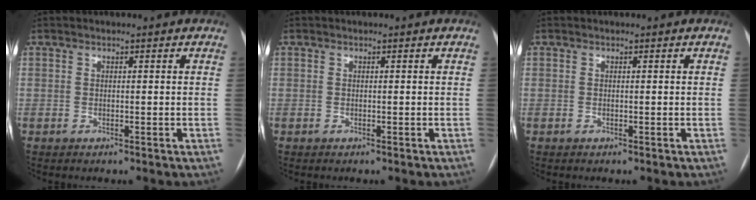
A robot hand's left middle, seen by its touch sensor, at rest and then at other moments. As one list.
[{"total": 0.0}, {"total": 0.0}]